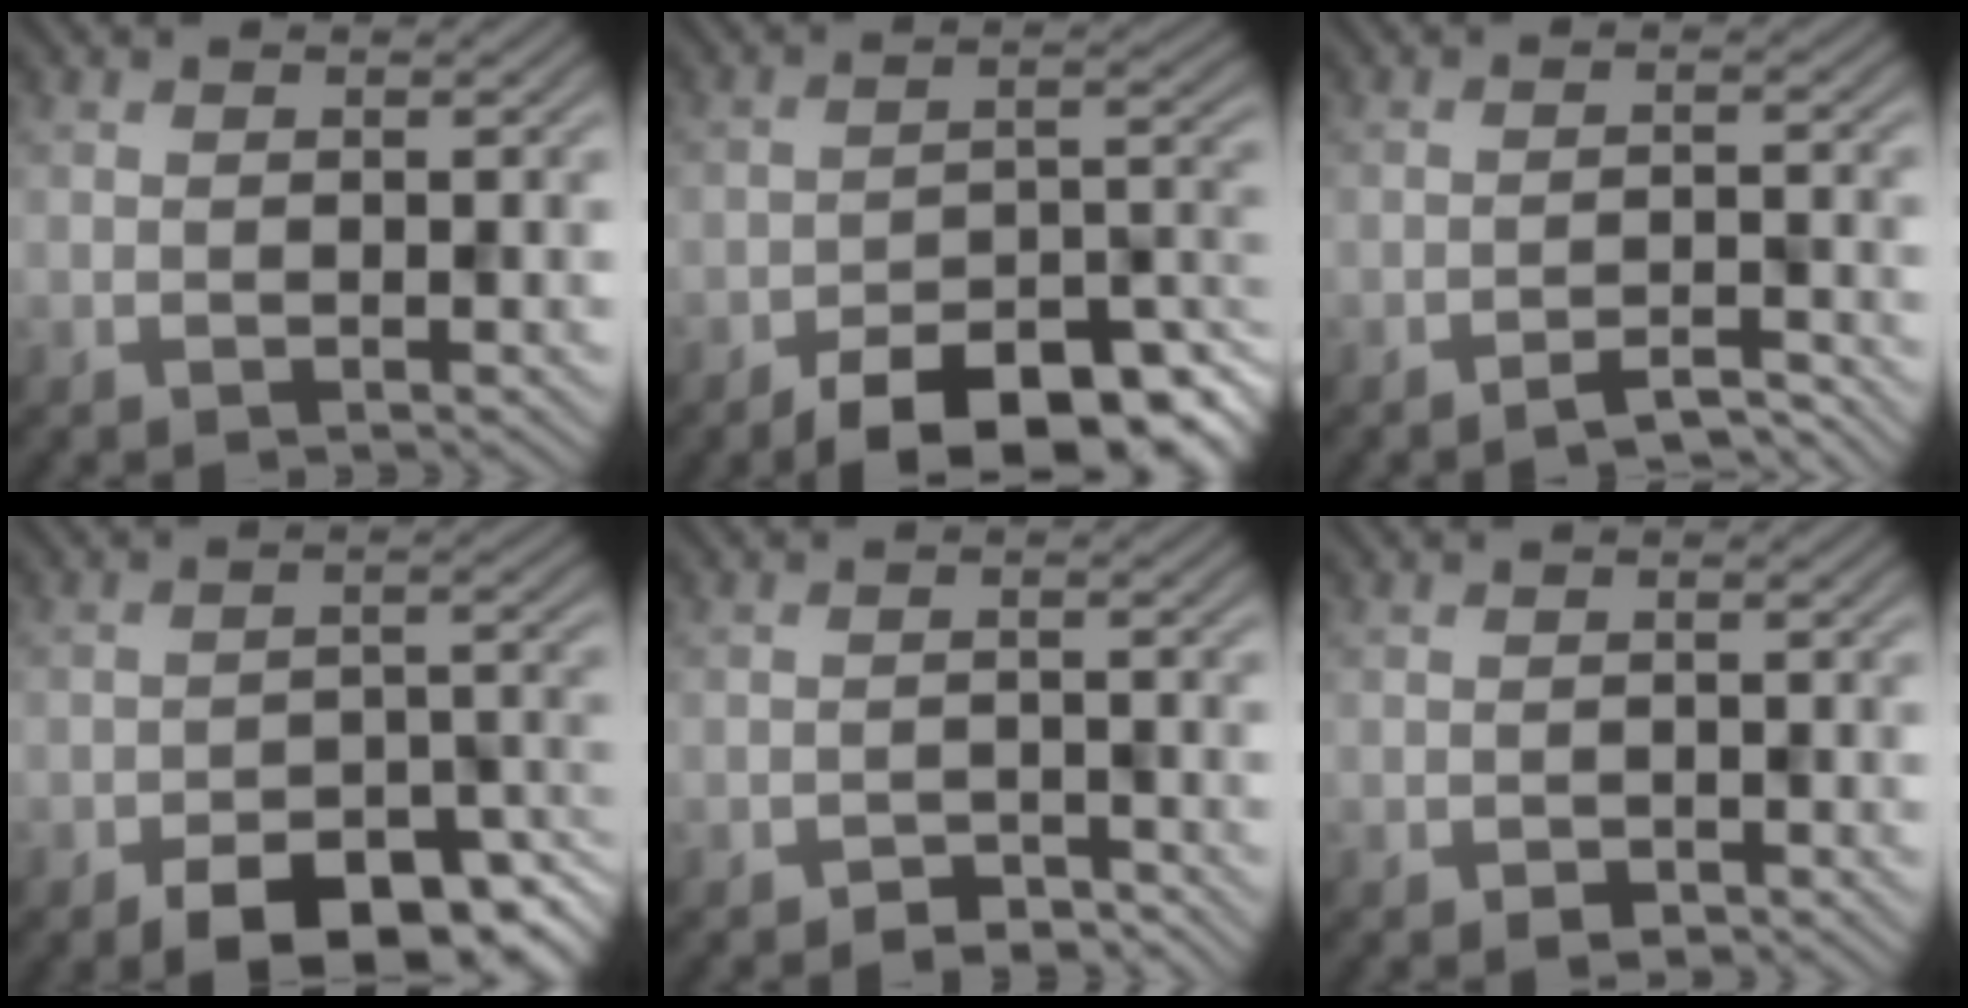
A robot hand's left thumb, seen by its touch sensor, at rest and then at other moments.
{"total": 11.7, "force": [-8.3, 4.1, 7.1], "torque": [-0.093, 0.001, -0.135]}
{"total": 3.4, "force": [-3.0, 0.3, 1.5], "torque": [-0.018, 0.009, -0.053]}
{"total": 9.6, "force": [-6.6, 4.2, 5.7], "torque": [-0.071, -0.003, -0.103]}
{"total": 2.3, "force": [-2.0, 0.8, 0.6], "torque": [-0.006, 0.004, -0.037]}
{"total": 1.1, "force": [-0.8, 0.6, 0.4], "torque": [-0.006, -0.003, -0.014]}